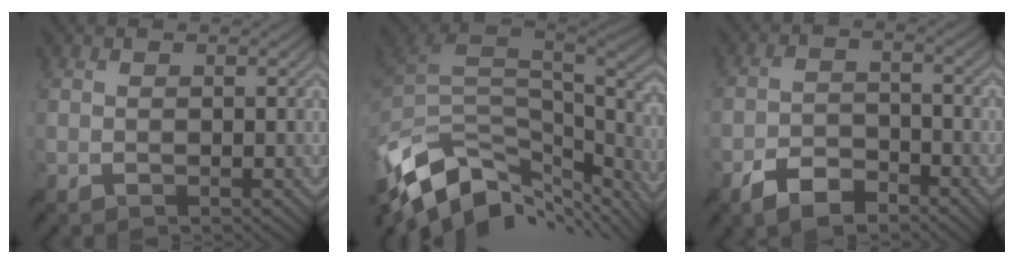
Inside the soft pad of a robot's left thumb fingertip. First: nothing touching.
{"total": 13.8, "force": [-6.3, 7.7, 9.6], "torque": [-0.228, -0.027, -0.103]}
{"total": 5.7, "force": [-4.1, 2.6, 3.1], "torque": [-0.057, 0.002, -0.084]}